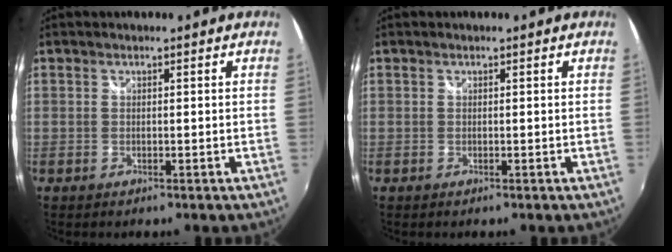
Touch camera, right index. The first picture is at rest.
{"total": 0.0}